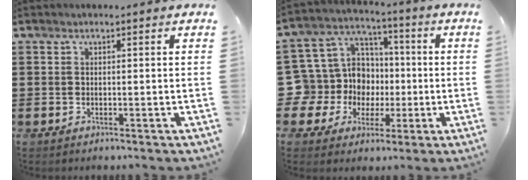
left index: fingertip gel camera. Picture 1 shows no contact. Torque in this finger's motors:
{"motor_torque": [0.98, 0.92, 0.30, 0.00]}